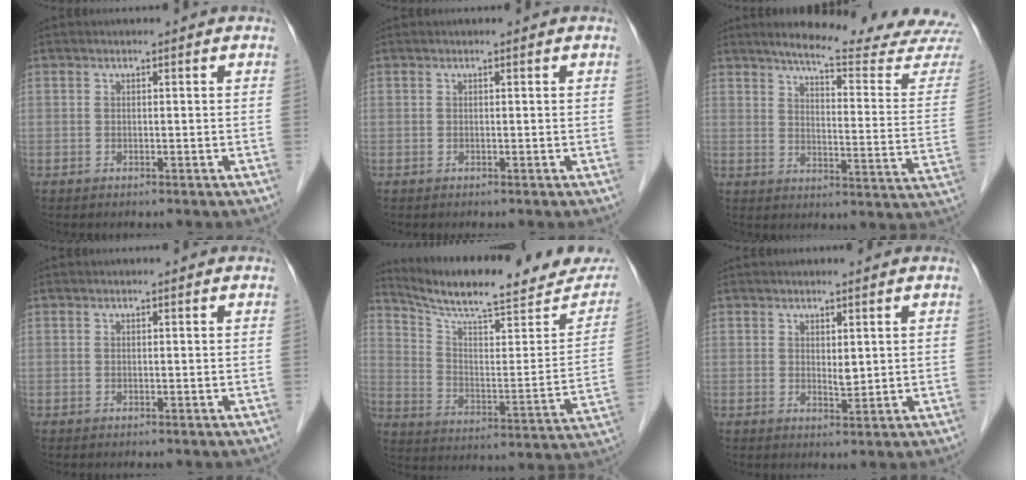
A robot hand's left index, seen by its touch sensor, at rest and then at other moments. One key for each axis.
{"total": 0.0}
{"total": 19.3, "fx": 18.0, "fy": -0.1, "fz": 7.0, "tx": -0.095, "ty": -0.095, "tz": 0.214}
{"total": 0.0}
{"total": 21.8, "fx": 19.4, "fy": 3.5, "fz": 9.3, "tx": -0.143, "ty": -0.034, "tz": 0.273}
{"total": 1.7, "fx": 0.7, "fy": 0.6, "fz": 1.4, "tx": -0.025, "ty": -0.008, "tz": 0.017}